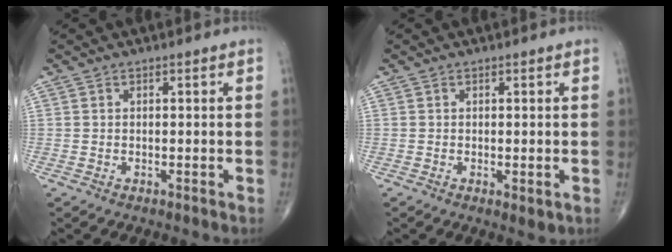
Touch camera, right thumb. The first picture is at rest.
{"total": 1.8, "force": [-0.4, 0.7, 1.6], "torque": [-0.027, -0.007, -0.002]}